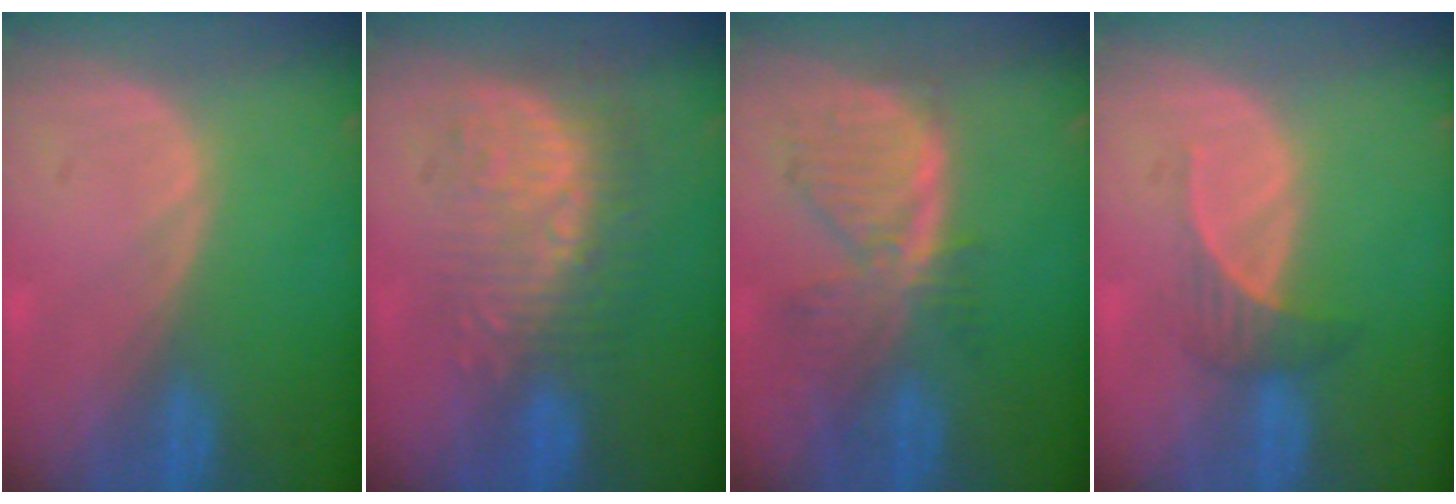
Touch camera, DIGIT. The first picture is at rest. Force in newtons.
{"total": 10.0, "press": 8.7, "slide": 5.0}
{"total": 8.1, "press": 7.0, "slide": 4.0}
{"total": 2.8, "press": 2.7, "slide": 0.9}